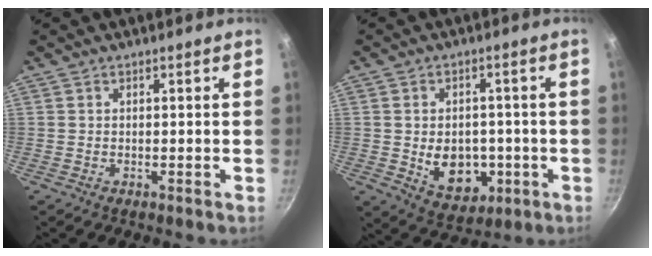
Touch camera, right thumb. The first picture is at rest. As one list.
[{"total": 10.8, "force": [-1.8, 8.0, 7.0], "torque": [-0.070, -0.001, -0.009]}]